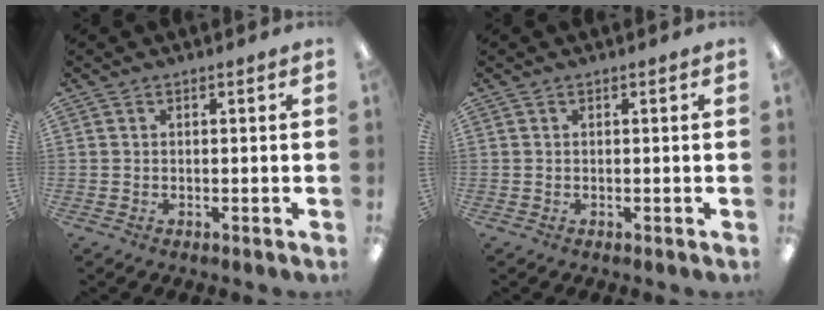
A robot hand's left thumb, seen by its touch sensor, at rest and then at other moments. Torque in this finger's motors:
{"motor_torque": [0.00, 0.00, 0.02, -0.02, 0.00]}